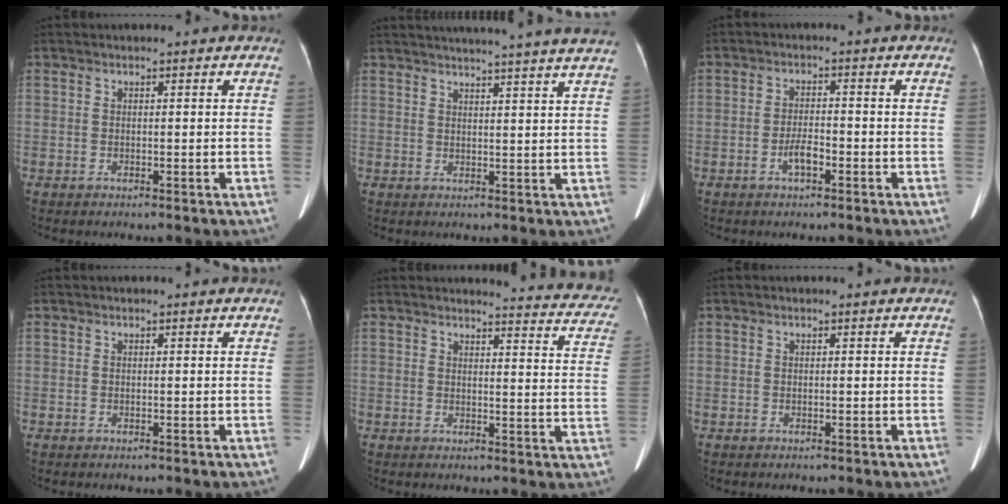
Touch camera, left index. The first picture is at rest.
{"total": 18.8, "force": [17.2, -1.1, 7.5], "torque": [-0.115, -0.020, 0.208]}
{"total": 2.9, "force": [-1.5, 0.9, 2.3], "torque": [-0.044, 0.002, -0.028]}
{"total": 0.0}
{"total": 14.2, "force": [13.9, 1.9, 2.2], "torque": [0.013, -0.093, 0.113]}
{"total": 0.0}